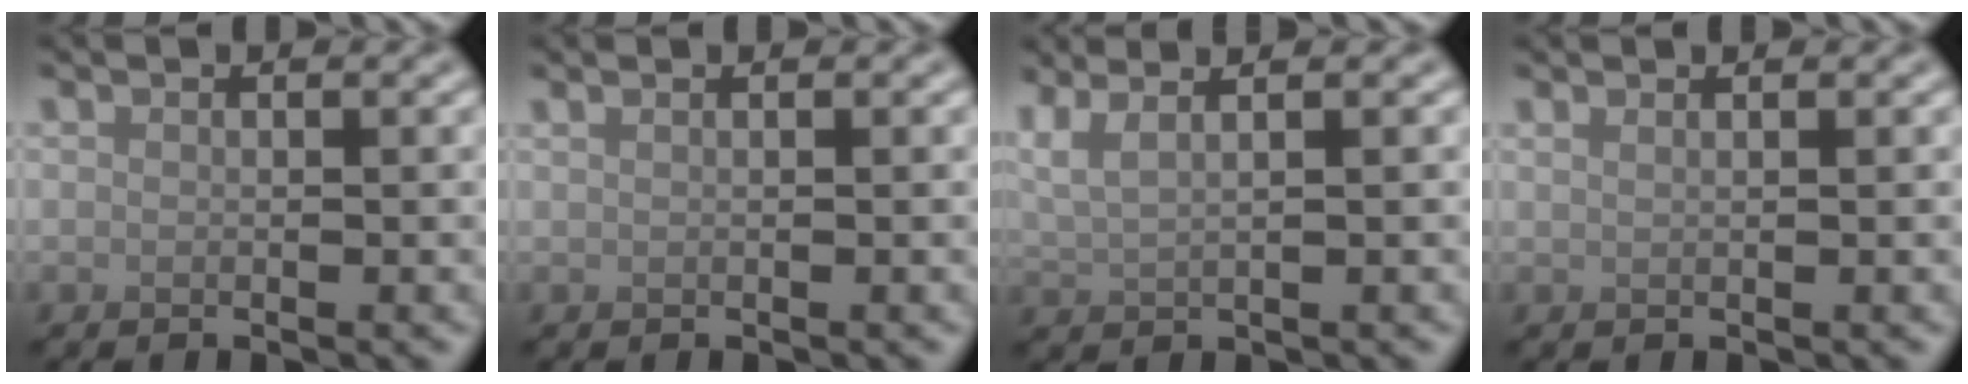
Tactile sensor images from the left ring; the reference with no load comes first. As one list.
[{"total": 1.3, "force": [0.7, 0.7, 0.8], "torque": [-0.006, -0.002, 0.001]}, {"total": 4.0, "force": [2.6, 1.4, 2.7], "torque": [-0.044, 0.028, 0.025]}, {"total": 1.4, "force": [1.0, 0.6, 0.7], "torque": [-0.002, -0.002, 0.003]}]